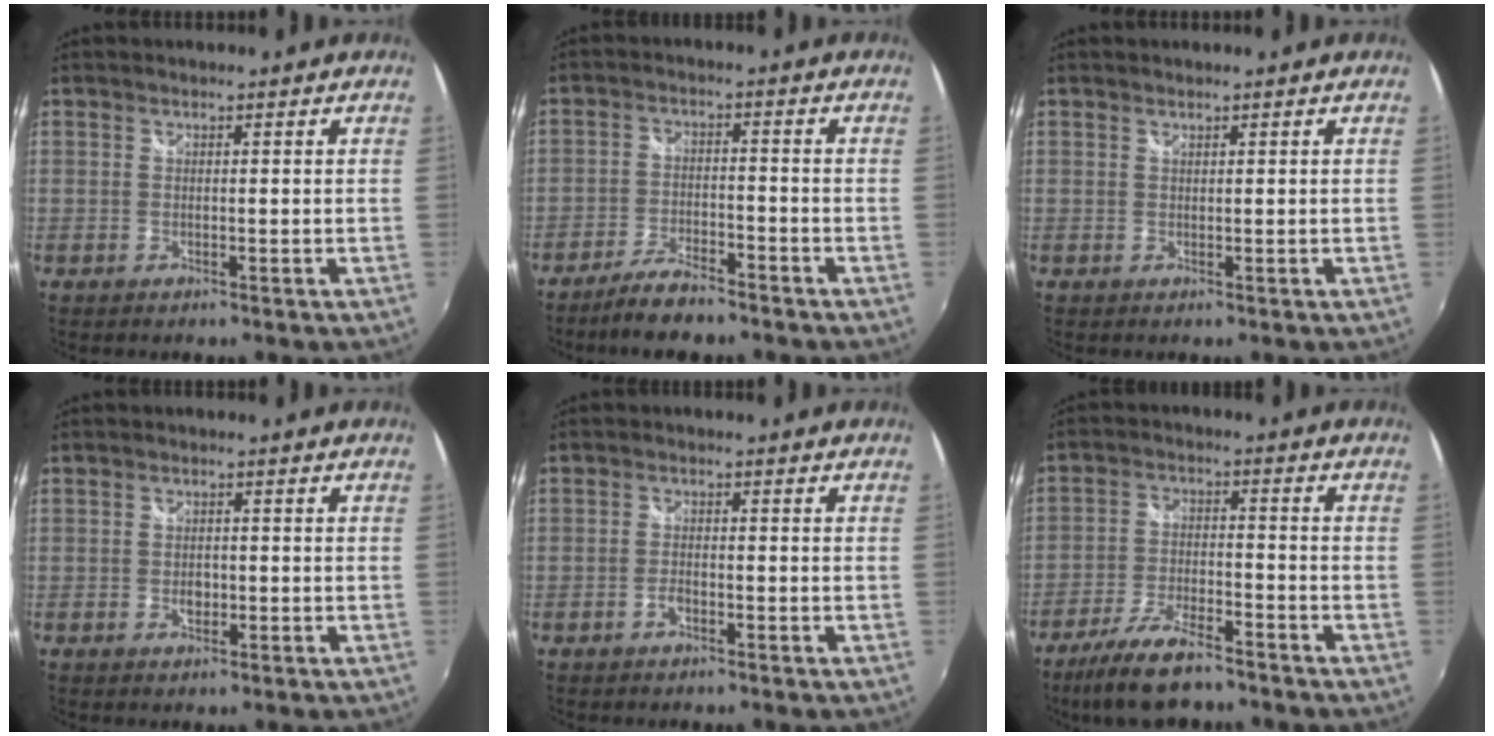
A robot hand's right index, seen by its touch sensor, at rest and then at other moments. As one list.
[{"total": 7.4, "force": [-6.1, 1.7, 3.7], "torque": [-0.093, -0.009, -0.112]}, {"total": 0.0}, {"total": 2.2, "force": [-0.6, 1.5, 1.5], "torque": [-0.025, 0.000, -0.011]}, {"total": 2.1, "force": [-1.2, 0.9, 1.5], "torque": [-0.036, 0.002, -0.026]}, {"total": 11.7, "force": [-9.3, 3.4, 6.4], "torque": [-0.145, -0.013, -0.165]}]